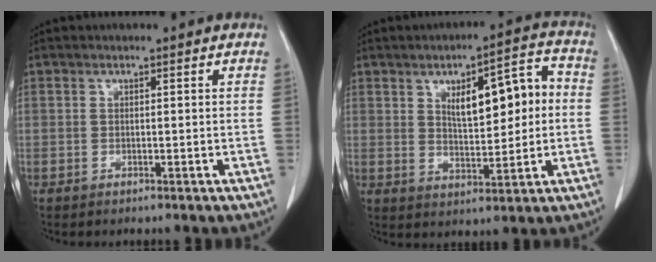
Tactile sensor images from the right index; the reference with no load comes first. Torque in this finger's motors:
{"motor_torque": [0.79, 0.09, 0.47, 0.10]}